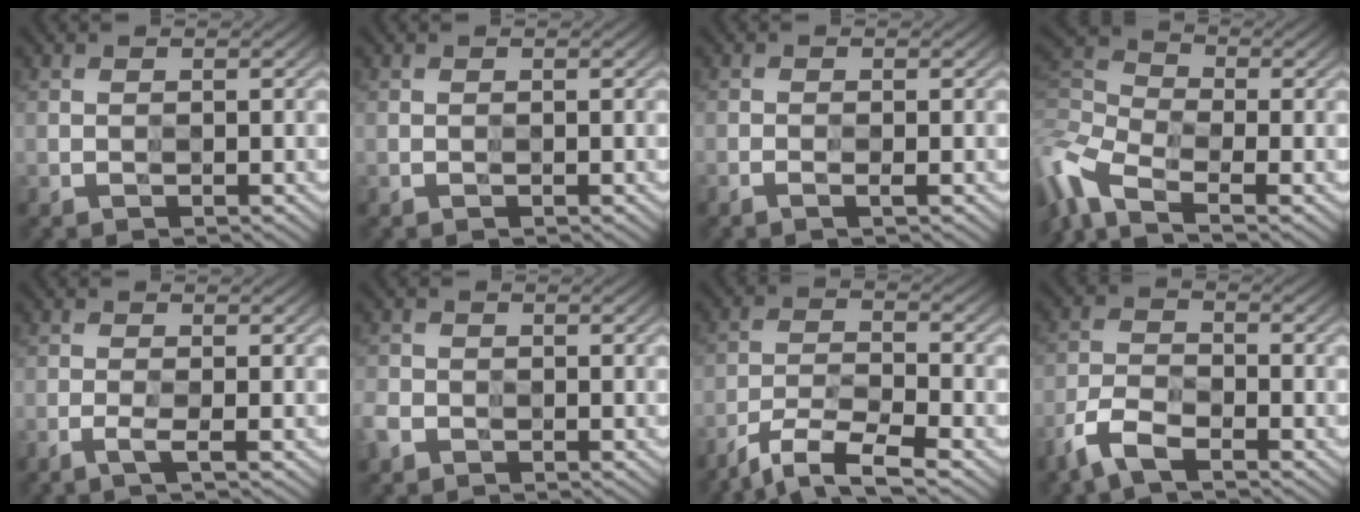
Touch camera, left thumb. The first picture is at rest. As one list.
[{"total": 0.0}, {"total": 0.7, "force": [-0.5, -0.2, 0.5], "torque": [-0.008, -0.002, -0.014]}, {"total": 9.6, "force": [-5.7, 4.9, 6.1], "torque": [-0.171, 0.000, -0.124]}, {"total": 1.5, "force": [-1.3, -0.6, 0.6], "torque": [-0.014, -0.001, -0.028]}, {"total": 3.1, "force": [-2.0, 2.2, 0.7], "torque": [-0.024, -0.010, -0.047]}, {"total": 6.5, "force": [-5.9, 0.6, 2.6], "torque": [-0.052, -0.006, -0.117]}, {"total": 5.7, "force": [-4.7, 1.9, 2.6], "torque": [-0.055, -0.003, -0.103]}]